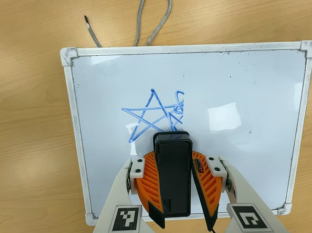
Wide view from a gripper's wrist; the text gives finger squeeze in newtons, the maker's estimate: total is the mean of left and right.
{"total": 10.4, "left": 9.6, "right": 11.3}